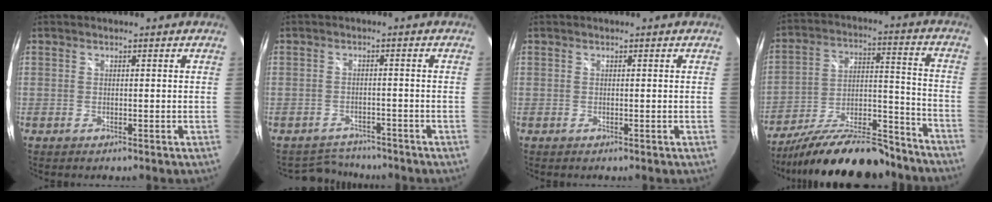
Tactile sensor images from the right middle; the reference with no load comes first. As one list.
[{"total": 5.0, "force": [-4.7, 1.9, 0.0], "torque": [-0.013, 0.009, -0.074]}, {"total": 0.0}, {"total": 23.6, "force": [-19.4, 6.0, 11.9], "torque": [-0.204, -0.008, -0.288]}]